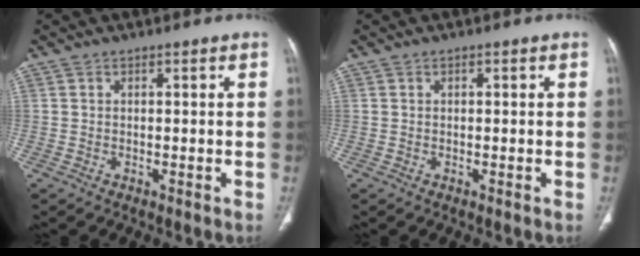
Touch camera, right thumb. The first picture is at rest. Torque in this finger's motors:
{"motor_torque": [-0.38, 0.07, -0.03, 0.42, 0.03]}